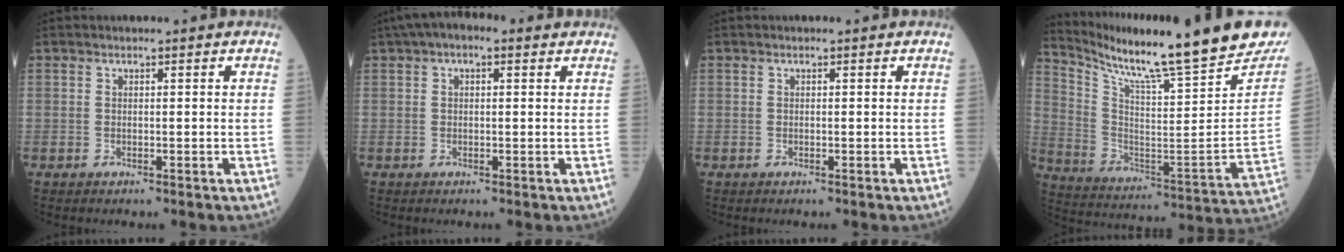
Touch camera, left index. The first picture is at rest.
{"total": 5.0, "force": [2.7, 2.1, 3.7], "torque": [-0.070, 0.033, 0.037]}
{"total": 0.0}
{"total": 27.7, "force": [24.0, 1.2, 13.7], "torque": [-0.239, -0.095, 0.341]}